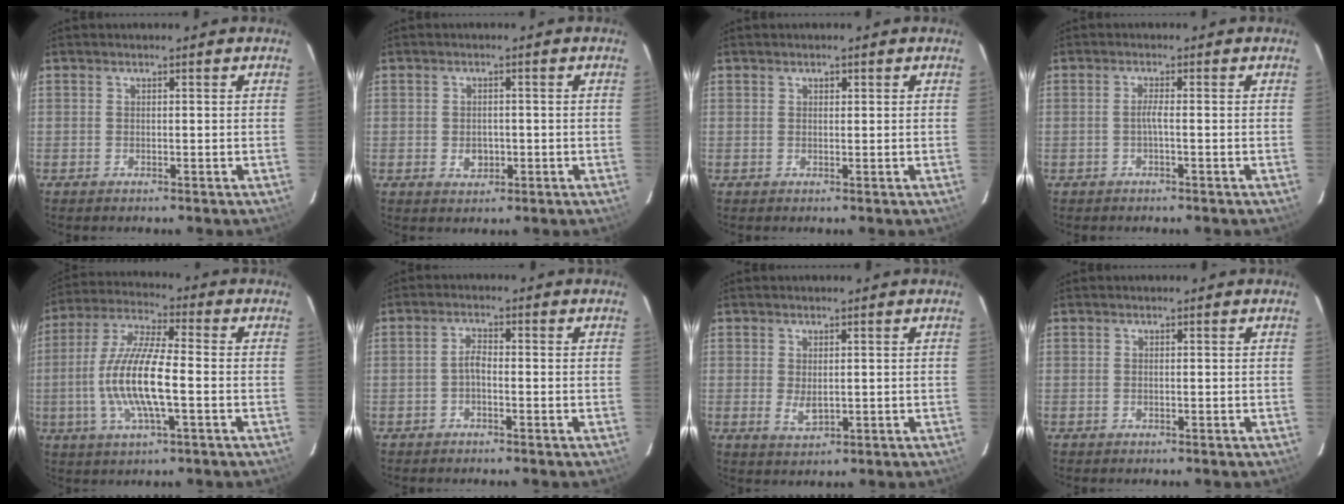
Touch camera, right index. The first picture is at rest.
{"total": 3.1, "force": [-0.8, 2.4, 1.6], "torque": [-0.028, 0.000, -0.008]}
{"total": 0.8, "force": [0.4, 0.6, 0.3], "torque": [-0.003, 0.003, 0.007]}
{"total": 1.2, "force": [-0.5, -0.2, 1.0], "torque": [-0.020, 0.001, -0.011]}
{"total": 13.7, "force": [-2.5, 3.0, 13.1], "torque": [-0.270, -0.003, -0.051]}
{"total": 1.9, "force": [-0.9, 0.7, 1.5], "torque": [-0.032, 0.008, -0.019]}
{"total": 2.9, "force": [0.0, 1.6, 2.4], "torque": [-0.042, -0.007, 0.004]}
{"total": 0.0}